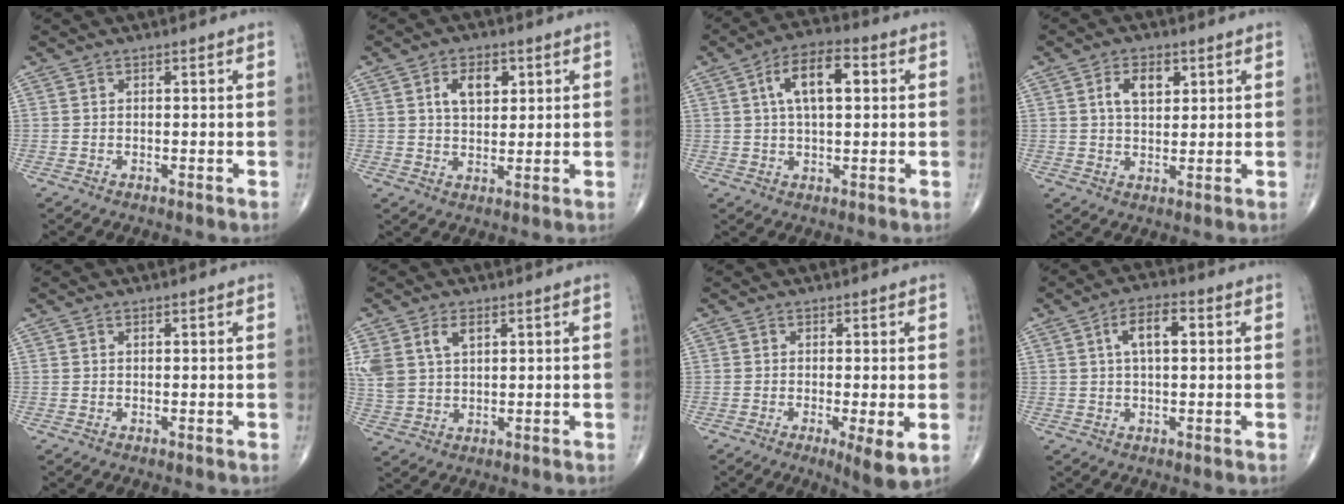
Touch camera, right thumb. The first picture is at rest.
{"total": 6.3, "force": [2.2, 3.8, 4.5], "torque": [-0.057, -0.007, 0.038]}
{"total": 10.2, "force": [2.5, 4.6, 8.7], "torque": [-0.145, 0.015, 0.035]}
{"total": 5.8, "force": [2.0, 3.4, 4.3], "torque": [-0.060, -0.005, 0.034]}
{"total": 0.0}
{"total": 8.8, "force": [3.4, 5.5, 5.9], "torque": [-0.130, 0.000, 0.076]}
{"total": 5.4, "force": [-1.3, 1.0, 5.2], "torque": [-0.089, -0.019, -0.023]}
{"total": 6.6, "force": [1.5, 2.9, 5.7], "torque": [-0.098, 0.012, 0.023]}